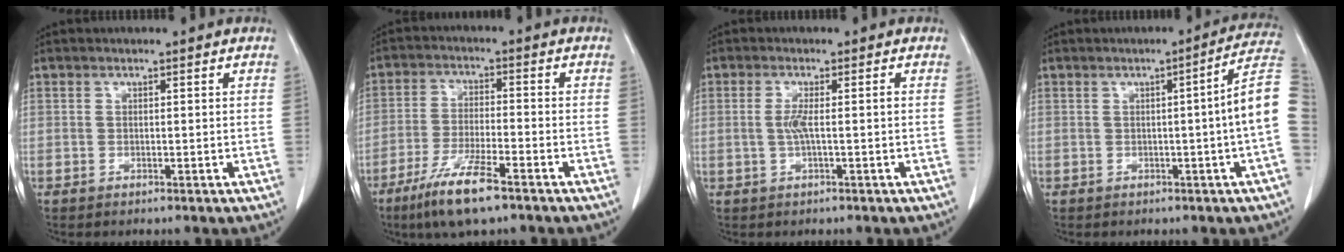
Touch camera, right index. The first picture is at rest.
{"total": 9.3, "force": [-6.2, 1.1, 6.9], "torque": [-0.140, -0.022, -0.112]}
{"total": 2.7, "force": [-0.3, 0.0, 2.7], "torque": [-0.054, 0.001, -0.004]}
{"total": 7.6, "force": [-0.4, -1.6, 7.5], "torque": [-0.083, 0.010, -0.009]}